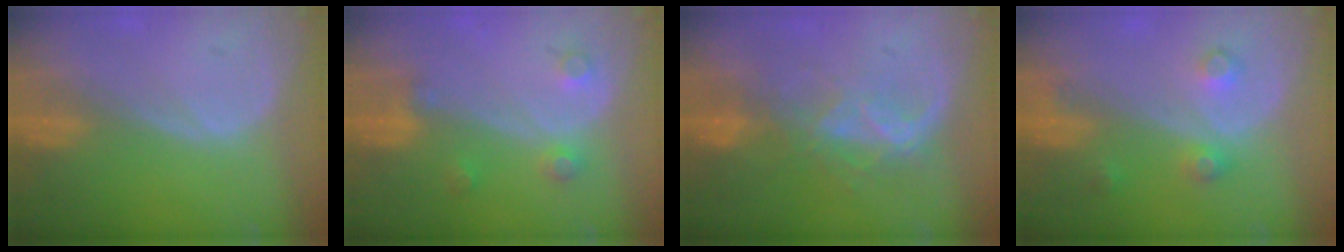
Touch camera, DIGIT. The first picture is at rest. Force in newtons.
{"total": 3.5, "press": 3.3, "slide": 1.3}
{"total": 6.4, "press": 5.9, "slide": 2.6}
{"total": 3.5, "press": 3.3, "slide": 1.3}